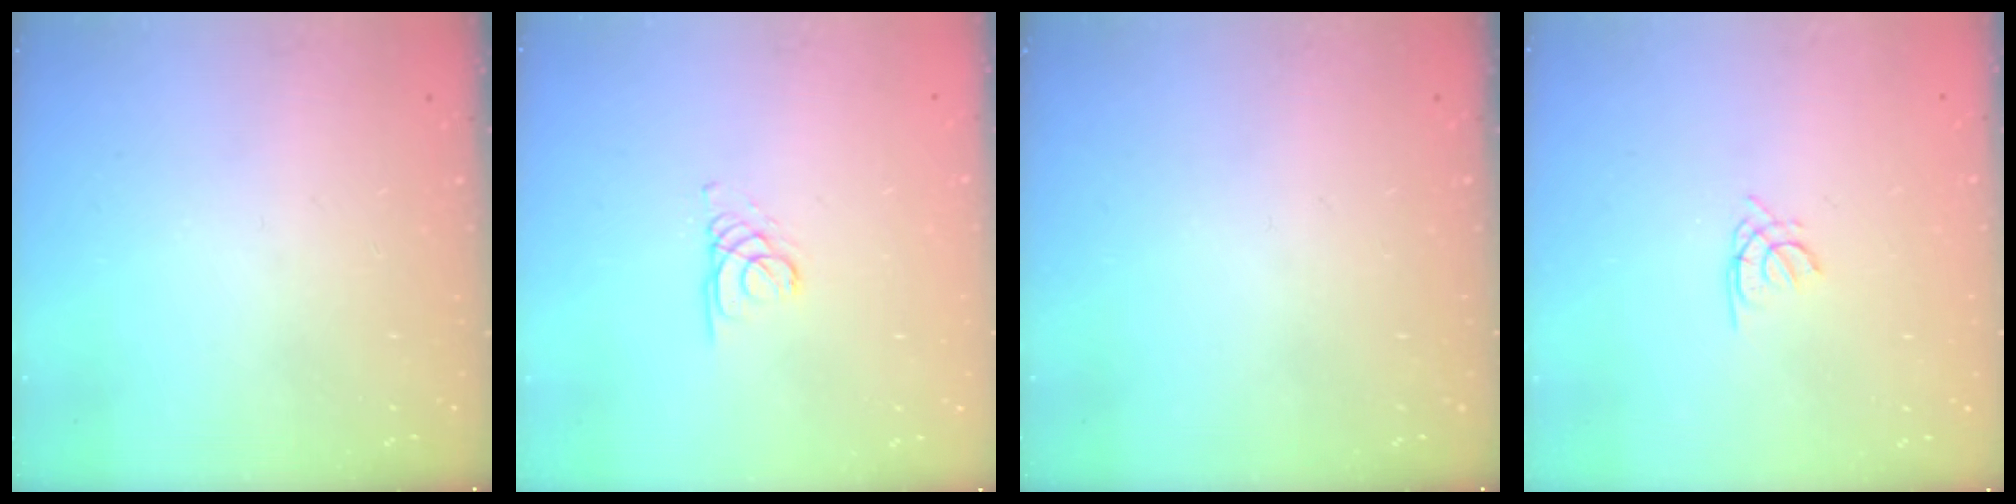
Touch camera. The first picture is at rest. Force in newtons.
{"total": 1.4, "press": 1.3, "slide": 0.1}
{"total": 0.0}
{"total": 1.3, "press": 1.2, "slide": 0.4}